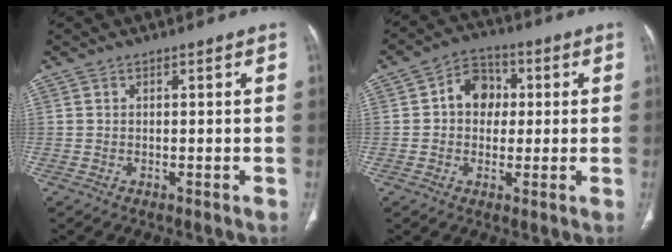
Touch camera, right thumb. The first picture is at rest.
{"total": 8.0, "force": [1.0, 6.5, 4.5], "torque": [-0.037, 0.013, 0.007]}